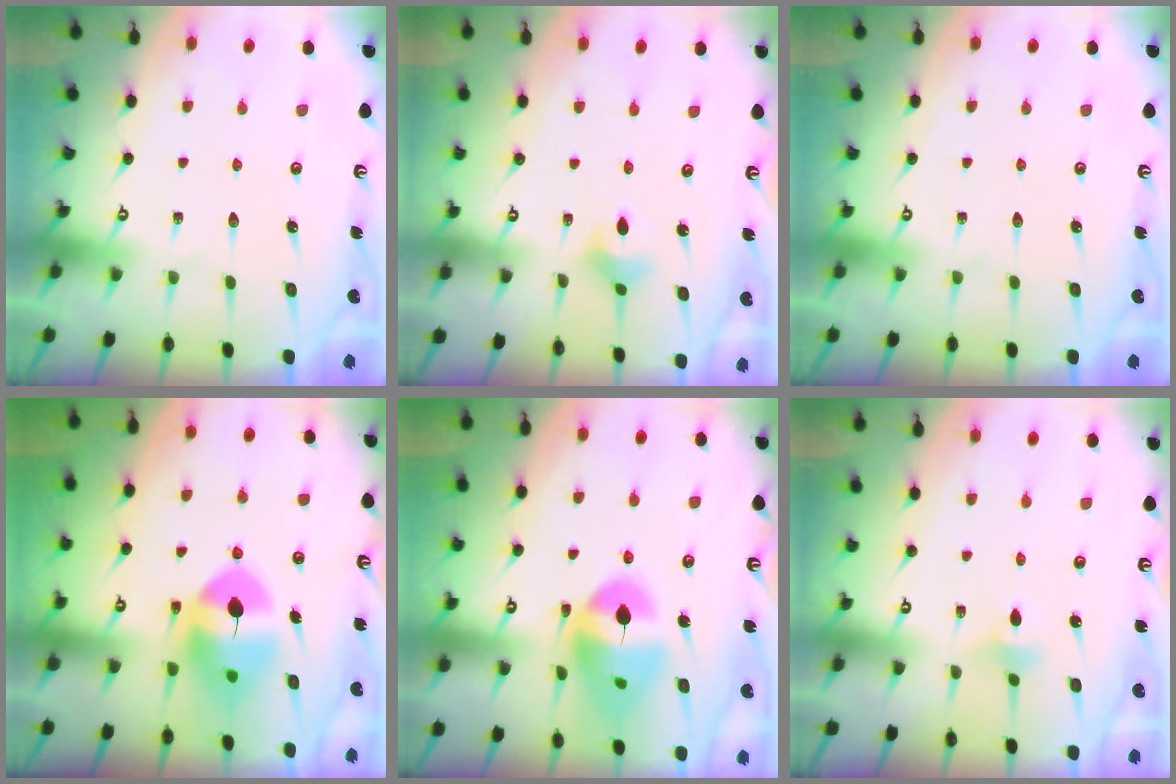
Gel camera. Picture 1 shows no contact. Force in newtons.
{"total": 3.3, "press": 3.3, "slide": 0.3}
{"total": 0.0}
{"total": 11.5, "press": 11.4, "slide": 2.0}
{"total": 15.7, "press": 15.6, "slide": 1.8}
{"total": 3.1, "press": 3.1, "slide": 0.6}